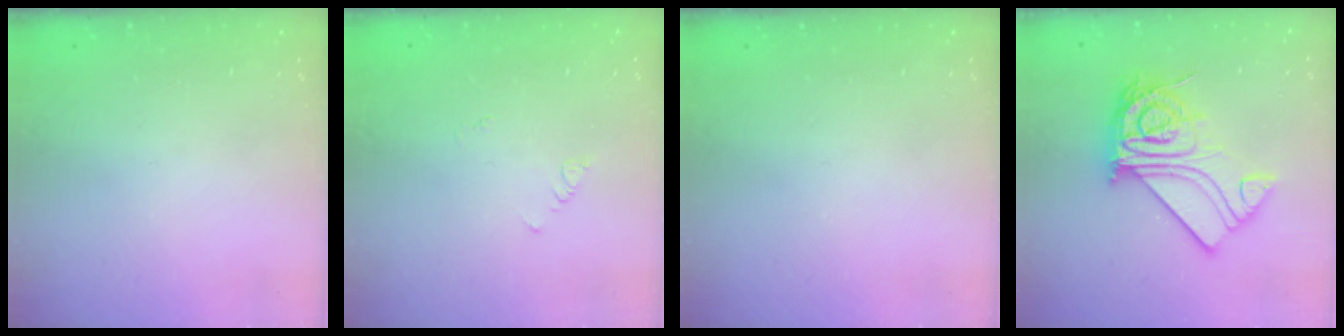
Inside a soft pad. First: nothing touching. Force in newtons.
{"total": 1.9, "press": 1.9, "slide": 0.4}
{"total": 0.0}
{"total": 21.6, "press": 21.6, "slide": 2.0}